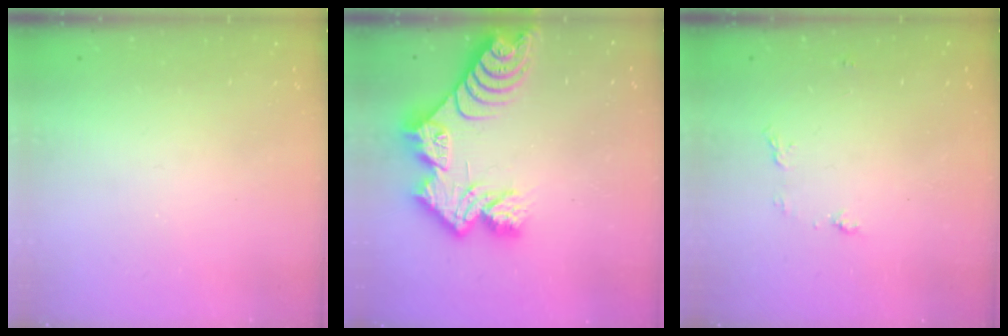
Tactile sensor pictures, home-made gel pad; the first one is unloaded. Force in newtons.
{"total": 14.5, "press": 14.4, "slide": 1.1}
{"total": 4.8, "press": 4.7, "slide": 0.5}